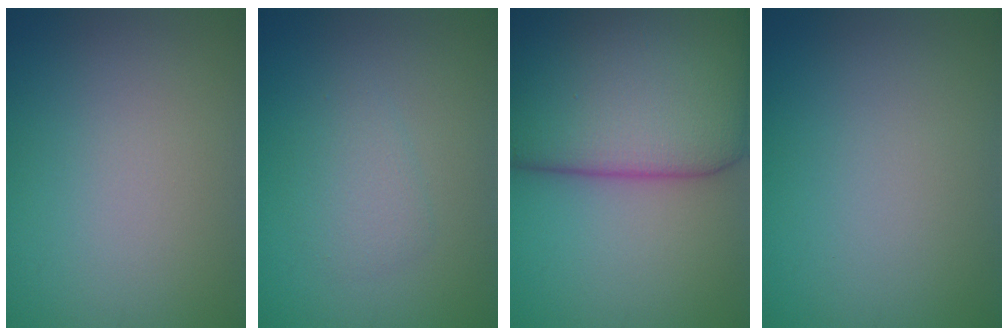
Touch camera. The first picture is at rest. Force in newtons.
{"total": 1.8, "press": 1.8, "slide": 0.0}
{"total": 16.8, "press": 16.8, "slide": 0.9}
{"total": 0.0}